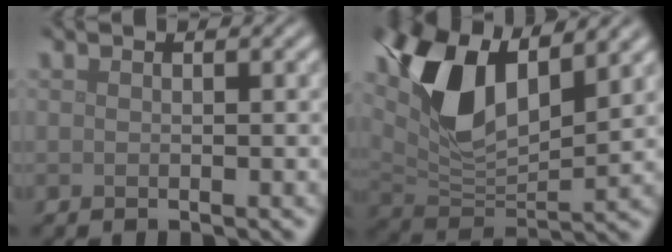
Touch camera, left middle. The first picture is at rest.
{"total": 9.4, "force": [4.4, 4.4, 7.1], "torque": [-0.145, 0.000, 0.080]}